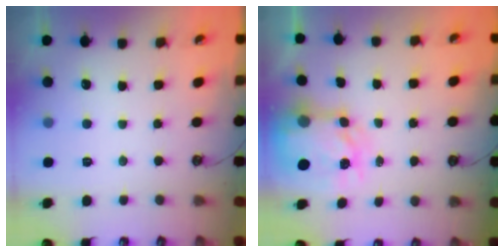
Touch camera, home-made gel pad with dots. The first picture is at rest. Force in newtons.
{"total": 7.0, "press": 7.0, "slide": 0.6}